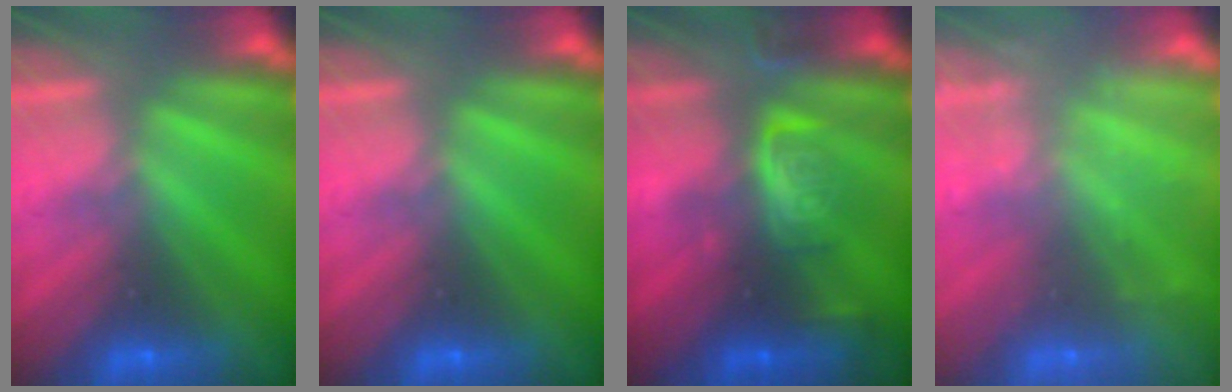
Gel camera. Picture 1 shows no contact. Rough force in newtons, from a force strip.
{"total": 0.0}
{"total": 2.4}
{"total": 2.3}